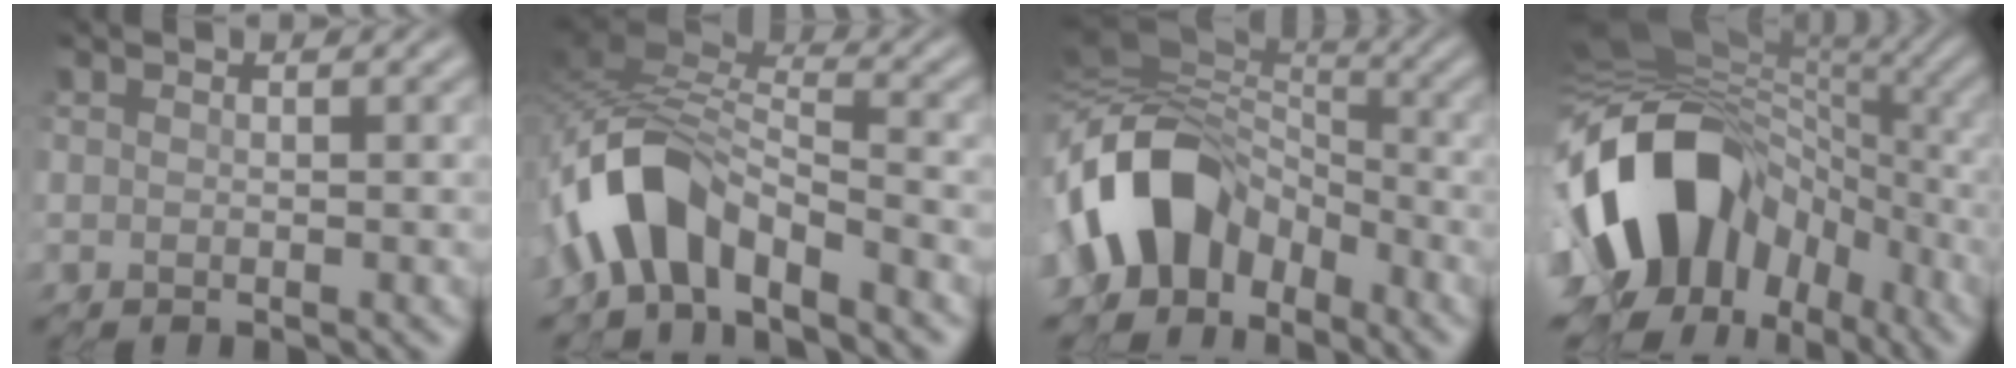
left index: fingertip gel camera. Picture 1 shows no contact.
{"total": 5.9, "force": [-4.7, 1.4, 3.3], "torque": [-0.058, 0.006, -0.097]}
{"total": 9.4, "force": [-4.5, 6.0, 5.6], "torque": [-0.098, 0.006, -0.095]}
{"total": 15.2, "force": [-4.1, 10.8, 9.9], "torque": [-0.190, -0.012, -0.074]}